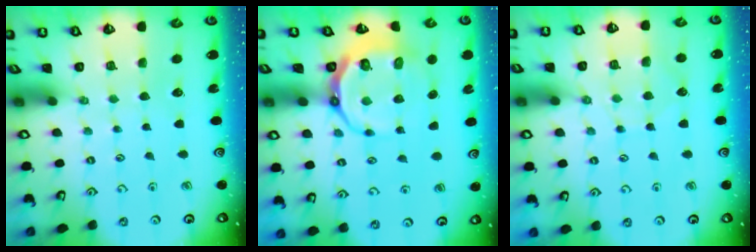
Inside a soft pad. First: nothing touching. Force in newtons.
{"total": 9.5, "press": 8.8, "slide": 3.6}
{"total": 5.4, "press": 5.4, "slide": 0.7}